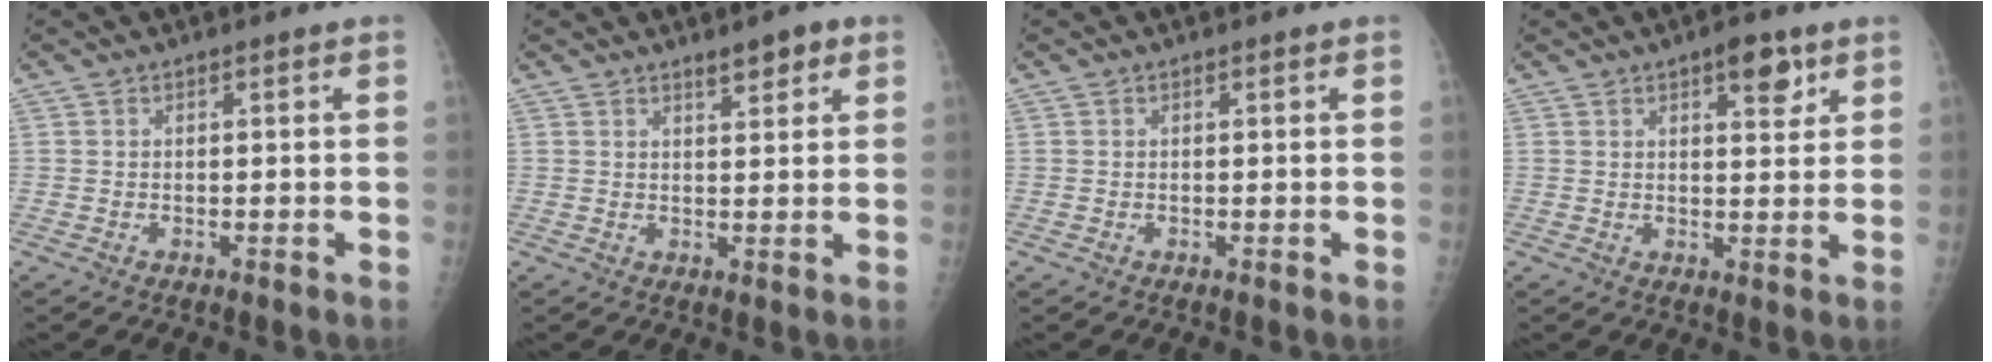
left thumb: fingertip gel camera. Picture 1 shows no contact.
{"total": 3.6, "force": [2.4, 1.2, 2.4], "torque": [-0.023, -0.014, 0.033]}
{"total": 0.0}
{"total": 5.7, "force": [3.2, 2.4, 4.1], "torque": [-0.038, -0.015, 0.042]}